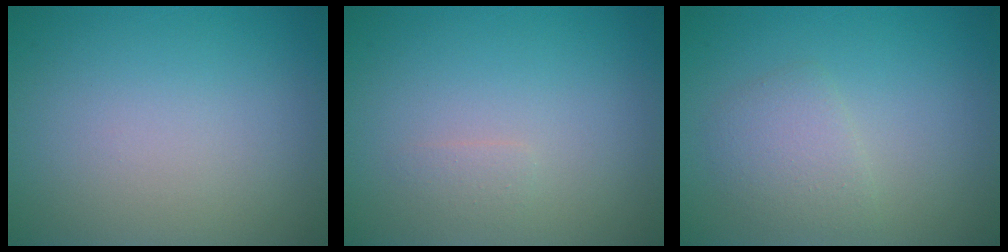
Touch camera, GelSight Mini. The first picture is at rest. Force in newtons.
{"total": 0.7, "press": 0.7, "slide": 0.1}
{"total": 2.2, "press": 2.2, "slide": 0.0}